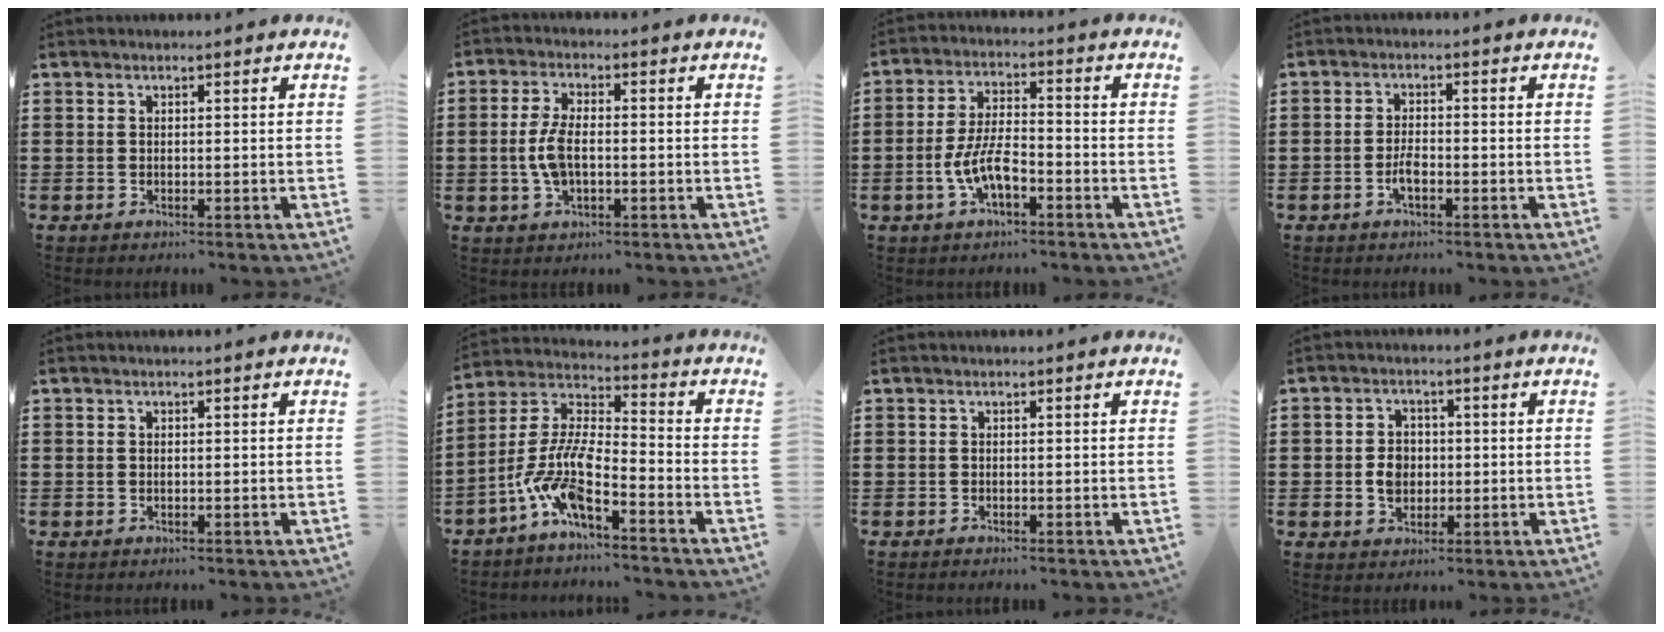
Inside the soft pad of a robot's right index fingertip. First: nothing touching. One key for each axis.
{"total": 5.9, "fx": -0.5, "fy": 2.7, "fz": 5.2, "tx": -0.124, "ty": -0.005, "tz": -0.016}
{"total": 7.1, "fx": -2.9, "fy": 2.7, "fz": 5.9, "tx": -0.132, "ty": -0.002, "tz": -0.061}
{"total": 2.7, "fx": -1.3, "fy": 0.8, "fz": 2.3, "tx": -0.049, "ty": -0.001, "tz": -0.026}
{"total": 0.0}
{"total": 9.7, "fx": -6.2, "fy": 2.0, "fz": 7.1, "tx": -0.184, "ty": -0.029, "tz": -0.133}
{"total": 0.0}
{"total": 4.2, "fx": -0.3, "fy": 3.2, "fz": 2.6, "tx": -0.064, "ty": 0.004, "tz": -0.010}